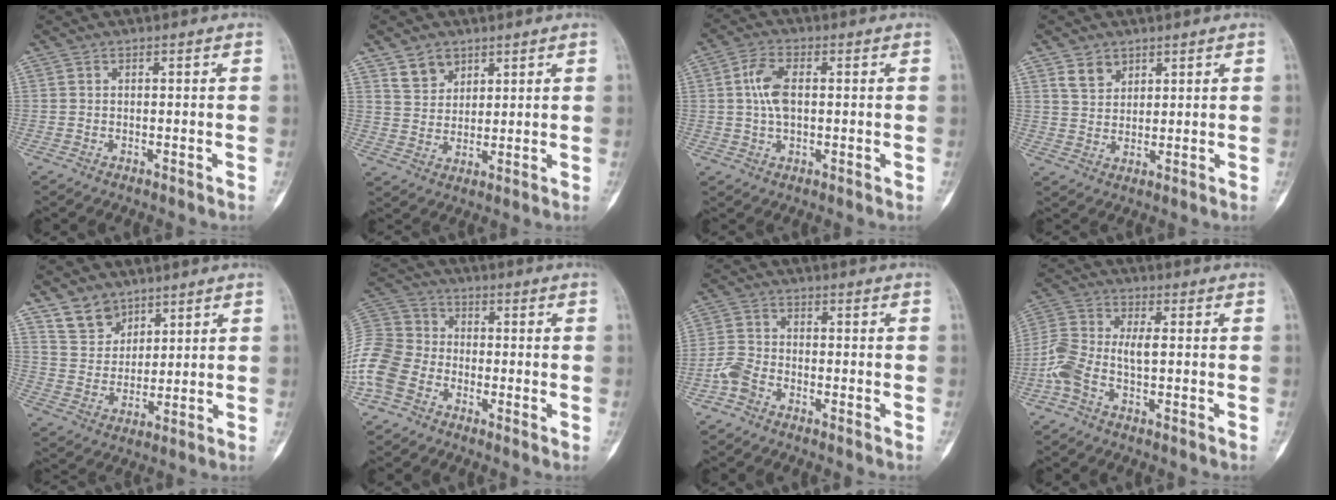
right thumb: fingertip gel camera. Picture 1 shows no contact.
{"total": 5.4, "force": [3.6, 3.7, 1.6], "torque": [-0.008, -0.026, 0.075]}
{"total": 6.9, "force": [1.0, 3.7, 5.7], "torque": [-0.114, 0.008, 0.018]}
{"total": 4.4, "force": [2.8, 3.0, 1.5], "torque": [-0.010, -0.021, 0.060]}
{"total": 7.7, "force": [5.6, 5.0, 1.7], "torque": [-0.008, -0.039, 0.117]}
{"total": 12.5, "force": [-4.9, 9.8, 6.1], "torque": [-0.130, 0.036, -0.106]}
{"total": 4.0, "force": [-2.4, 2.4, 2.2], "torque": [-0.046, 0.013, -0.055]}
{"total": 7.9, "force": [-1.5, 3.6, 6.8], "torque": [-0.169, 0.026, -0.035]}